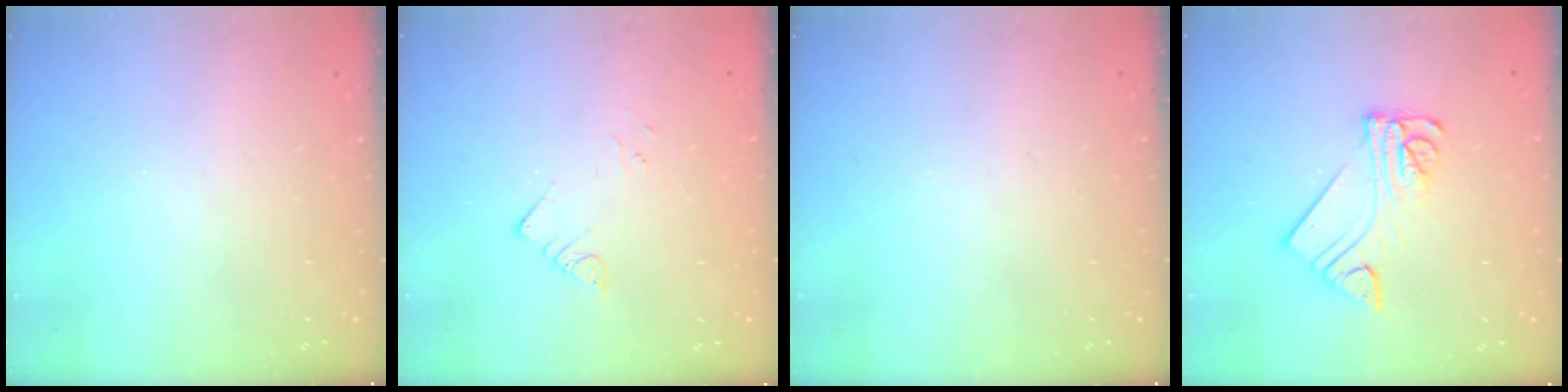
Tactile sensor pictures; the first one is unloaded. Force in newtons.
{"total": 3.3, "press": 3.3, "slide": 0.2}
{"total": 0.0}
{"total": 11.1, "press": 11.1, "slide": 1.1}